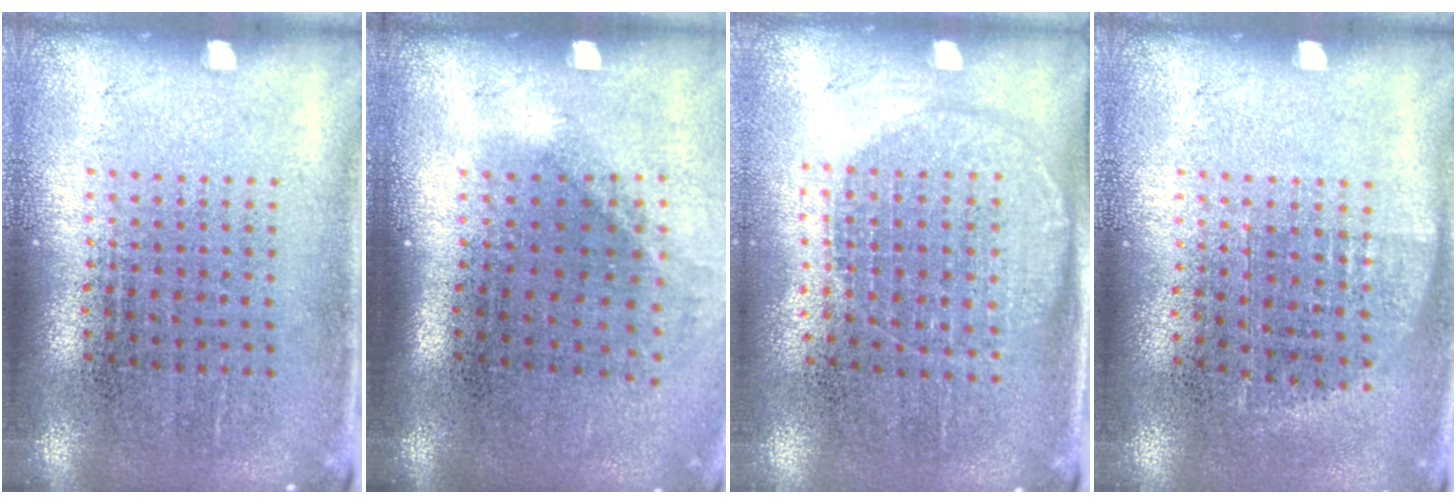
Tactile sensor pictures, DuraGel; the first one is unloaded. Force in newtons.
{"total": 1.3, "press": 0.9, "slide": 0.9}
{"total": 1.4, "press": 1.2, "slide": 0.6}
{"total": 0.6, "press": 0.6, "slide": 0.2}